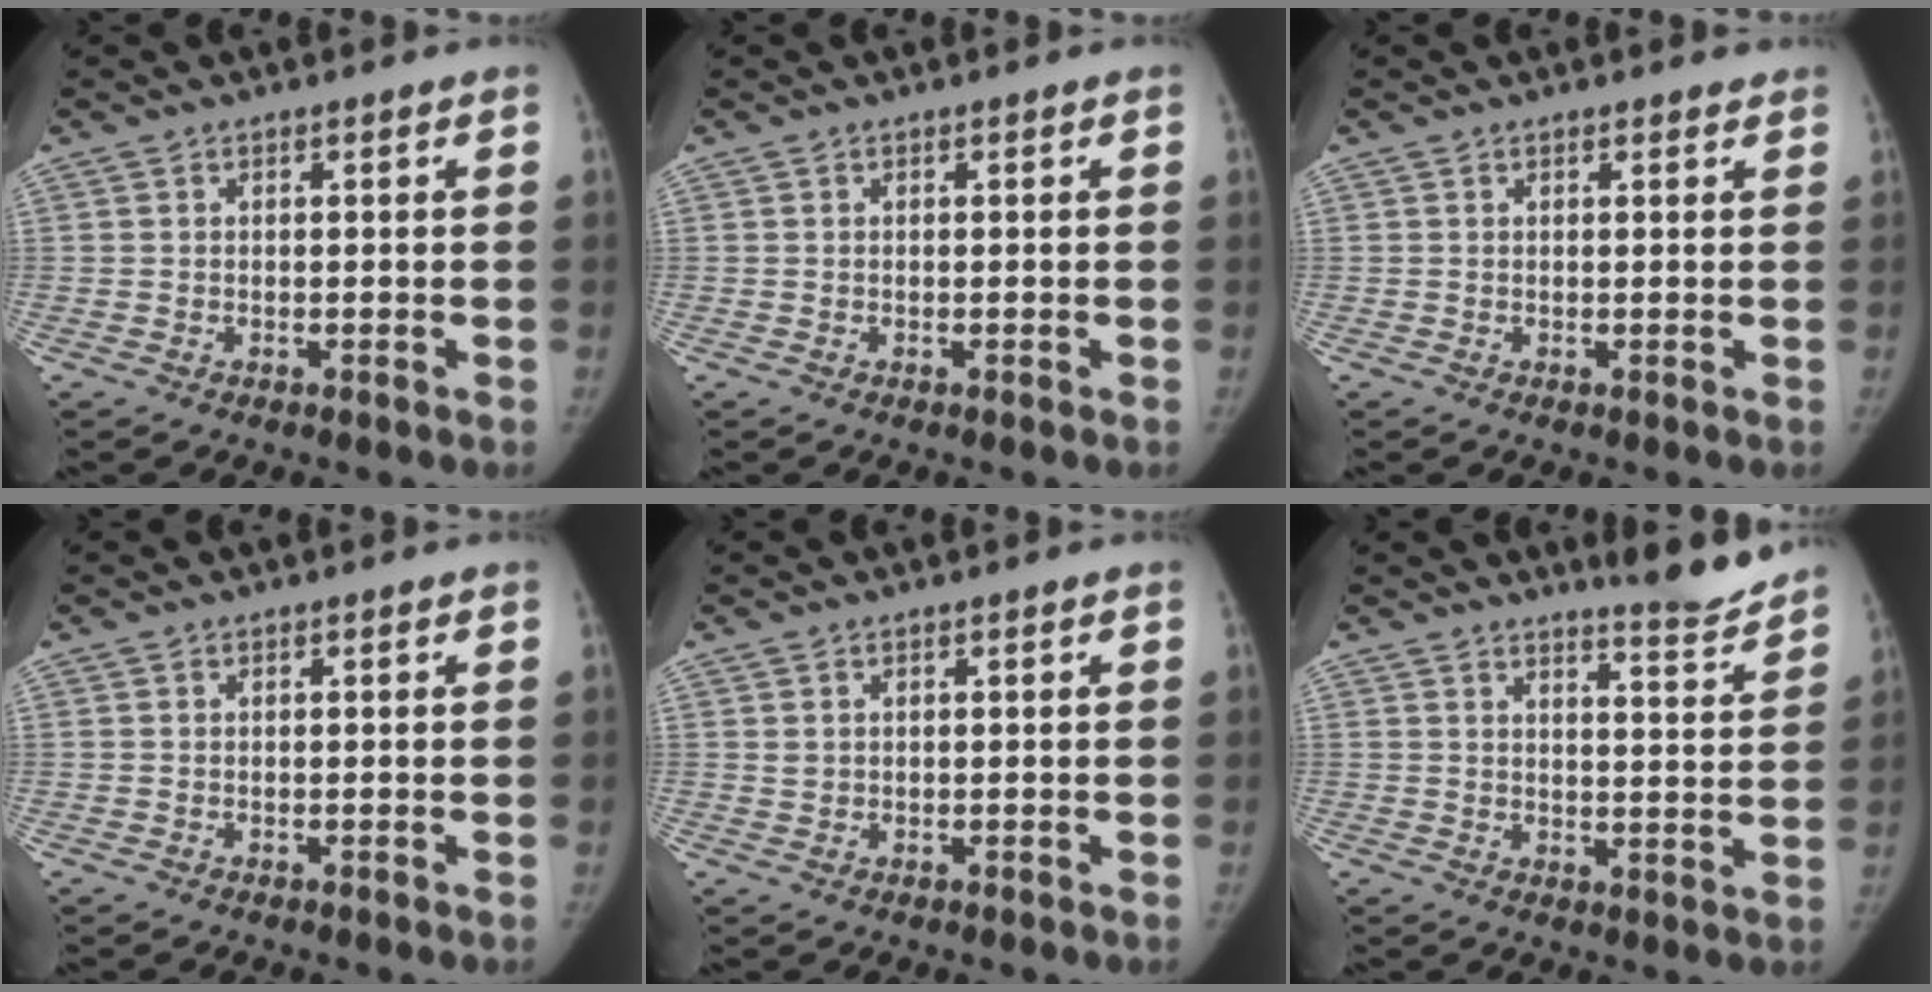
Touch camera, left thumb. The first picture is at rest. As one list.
[{"total": 0.0}, {"total": 1.1, "force": [0.9, 0.3, 0.6], "torque": [-0.005, -0.001, 0.012]}, {"total": 0.0}, {"total": 0.9, "force": [0.4, 0.7, 0.3], "torque": [0.000, -0.002, 0.009]}, {"total": 6.7, "force": [6.3, 0.2, 2.2], "torque": [-0.024, -0.062, 0.086]}]